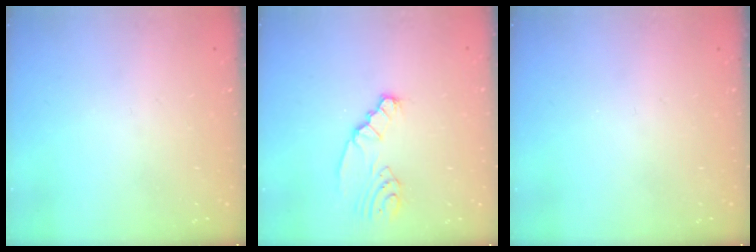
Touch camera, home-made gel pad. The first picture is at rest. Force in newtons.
{"total": 2.4, "press": 2.4, "slide": 0.4}
{"total": 0.0}